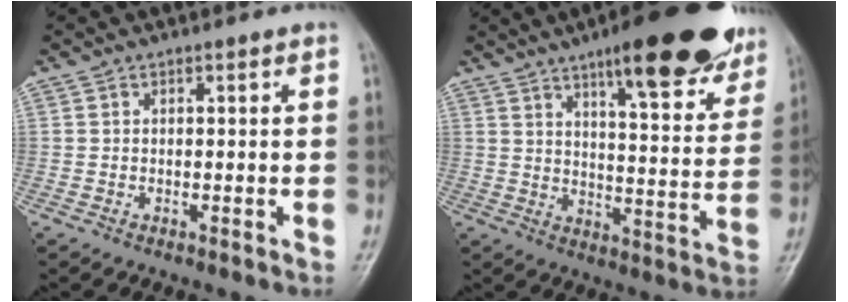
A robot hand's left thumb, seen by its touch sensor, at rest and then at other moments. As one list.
[{"total": 21.3, "force": [14.0, 5.7, 15.0], "torque": [-0.171, -0.053, 0.194]}]